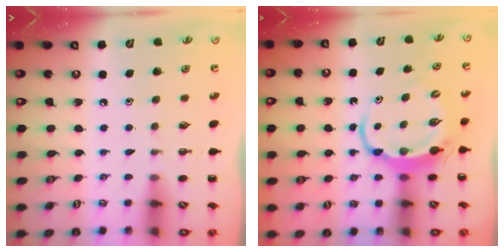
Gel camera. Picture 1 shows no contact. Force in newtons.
{"total": 6.7, "press": 6.6, "slide": 0.9}